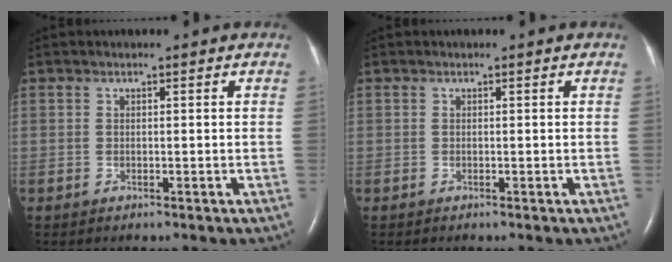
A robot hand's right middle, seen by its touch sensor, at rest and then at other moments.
{"total": 0.0}